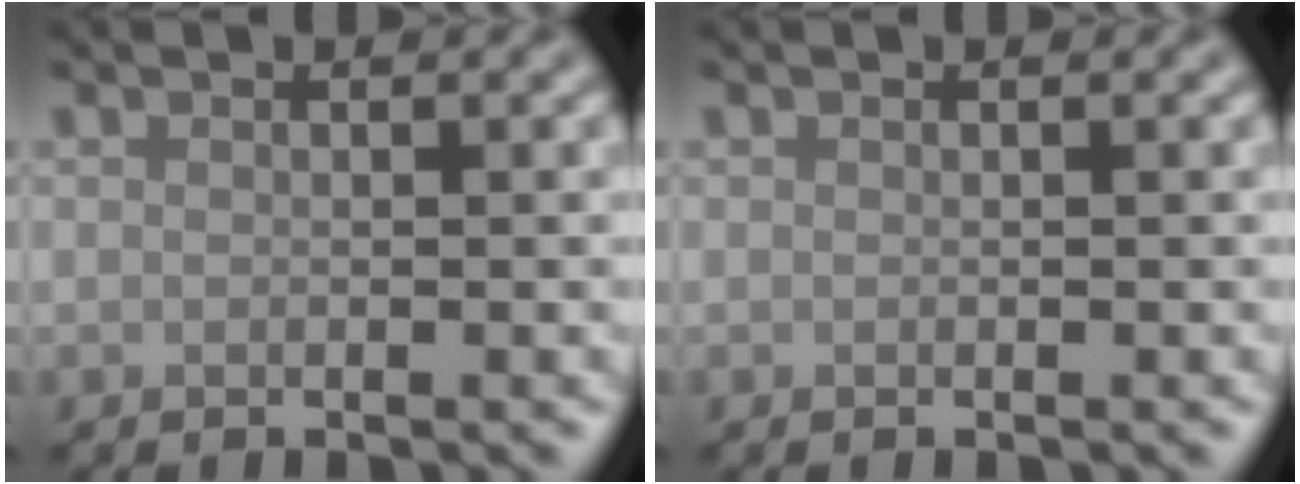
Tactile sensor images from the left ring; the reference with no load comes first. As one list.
[{"total": 0.0}]